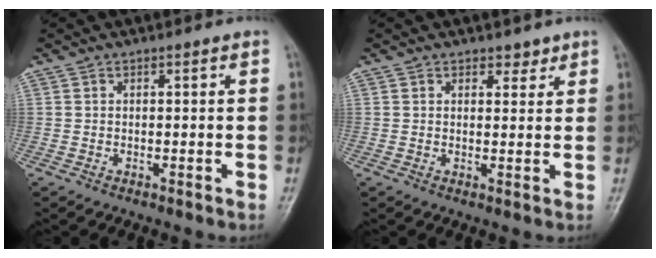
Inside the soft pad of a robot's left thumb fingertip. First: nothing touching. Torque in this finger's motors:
{"motor_torque": [-0.20, 0.00, 0.07, 0.13, 0.07]}